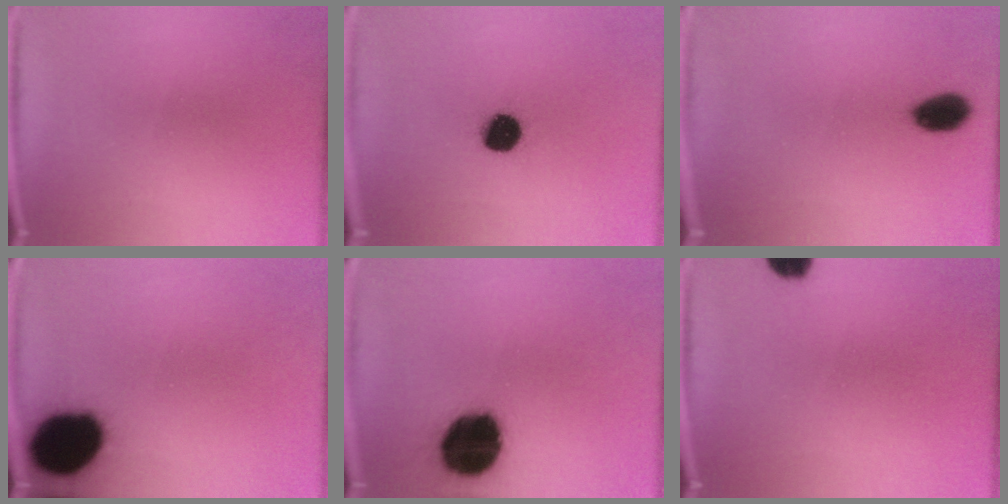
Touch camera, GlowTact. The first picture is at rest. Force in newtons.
{"total": 9.6}
{"total": 6.1}
{"total": 18.7}
{"total": 19.5}
{"total": 6.0}